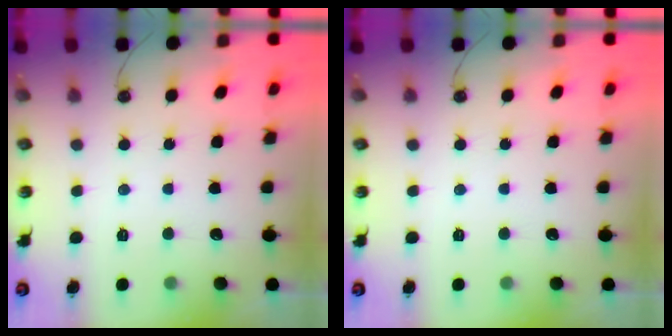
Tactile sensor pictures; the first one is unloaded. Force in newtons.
{"total": 0.0}